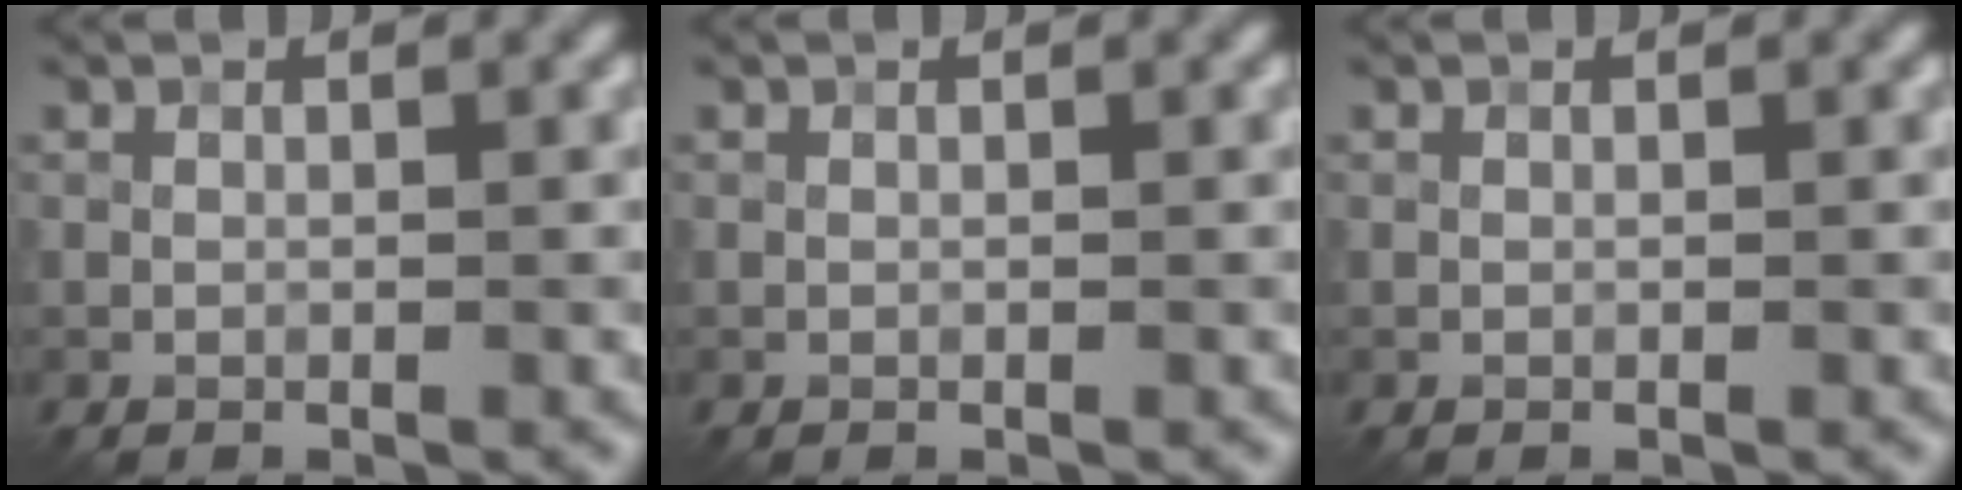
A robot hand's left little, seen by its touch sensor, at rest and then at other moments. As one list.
[{"total": 0.0}, {"total": 0.0}]